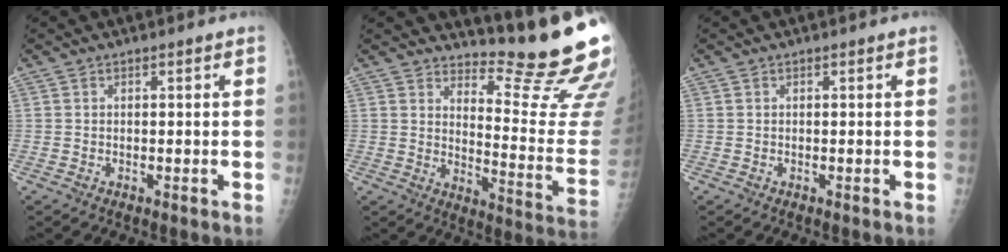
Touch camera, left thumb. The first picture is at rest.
{"total": 17.1, "force": [16.0, 0.4, 5.8], "torque": [-0.058, -0.206, 0.206]}
{"total": 0.0}